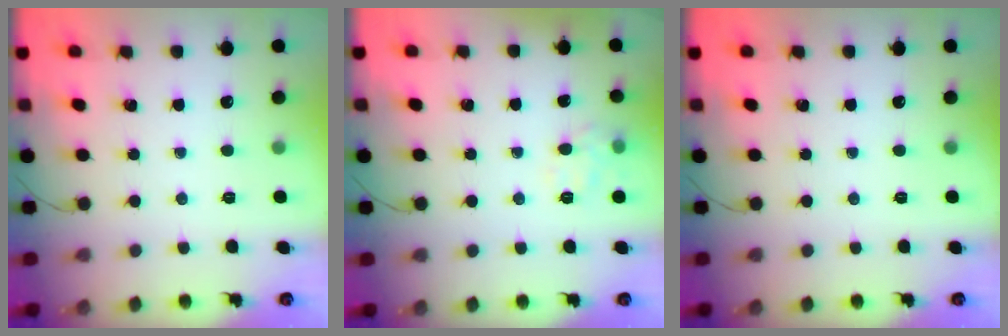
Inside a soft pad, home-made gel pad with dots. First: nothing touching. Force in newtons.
{"total": 5.4, "press": 5.3, "slide": 1.3}
{"total": 0.0}